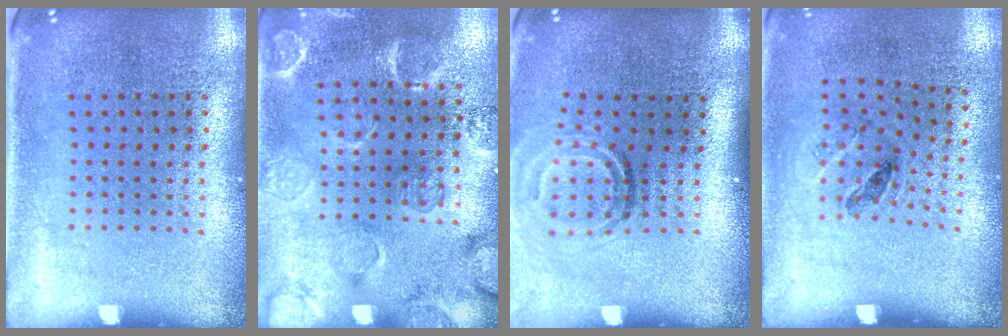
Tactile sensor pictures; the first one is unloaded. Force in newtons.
{"total": 2.5, "press": 2.2, "slide": 1.3}
{"total": 1.9, "press": 1.3, "slide": 1.4}
{"total": 1.3, "press": 0.8, "slide": 1.1}